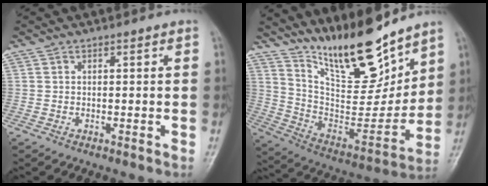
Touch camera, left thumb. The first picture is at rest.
{"total": 19.3, "force": [15.4, 5.3, 10.5], "torque": [-0.126, -0.104, 0.281]}